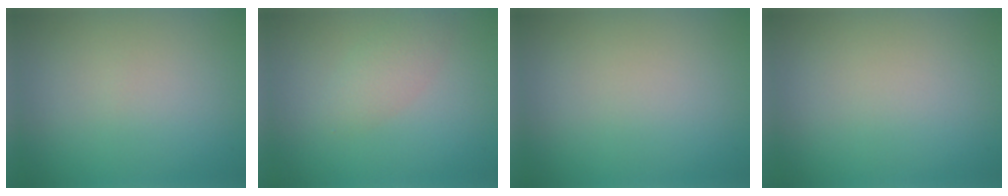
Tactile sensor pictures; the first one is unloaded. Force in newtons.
{"total": 2.0, "press": 2.0, "slide": 0.1}
{"total": 0.0}
{"total": 0.0}